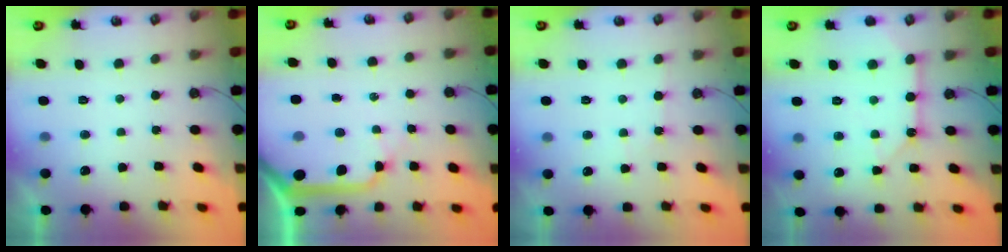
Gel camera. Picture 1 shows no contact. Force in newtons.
{"total": 15.1, "press": 14.9, "slide": 2.3}
{"total": 2.5, "press": 2.5, "slide": 0.4}
{"total": 11.6, "press": 11.5, "slide": 1.3}